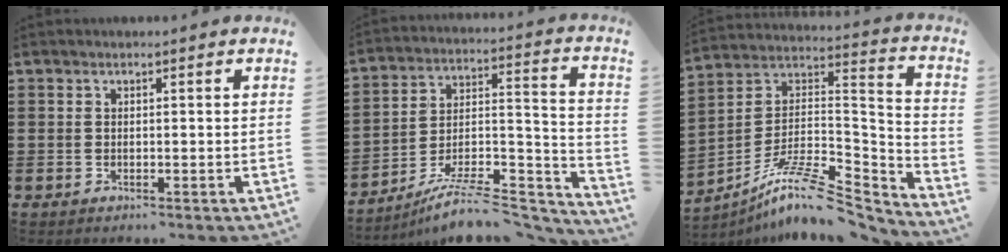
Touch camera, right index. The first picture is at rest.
{"total": 9.5, "force": [-8.0, 2.3, 4.6], "torque": [-0.070, 0.018, -0.154]}
{"total": 12.2, "force": [-8.9, 3.2, 7.8], "torque": [-0.145, 0.015, -0.169]}